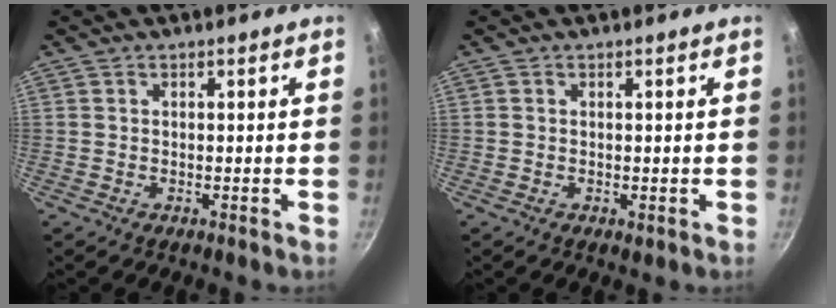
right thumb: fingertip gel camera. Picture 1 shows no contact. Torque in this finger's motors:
{"motor_torque": [0.02, -0.21, 0.26, 0.07, 0.06]}